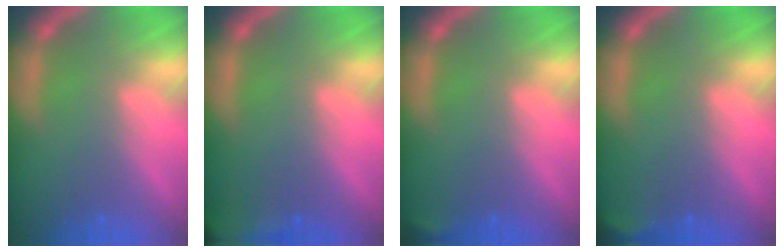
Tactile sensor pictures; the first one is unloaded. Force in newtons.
{"total": 8.5}
{"total": 1.4}
{"total": 2.4}